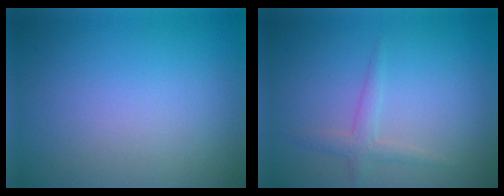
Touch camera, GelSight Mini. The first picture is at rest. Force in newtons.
{"total": 1.8, "press": 1.8, "slide": 0.0}